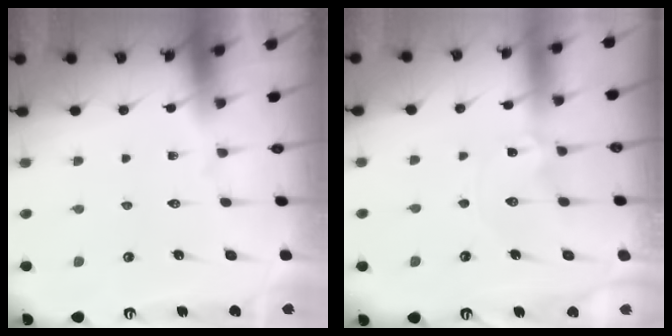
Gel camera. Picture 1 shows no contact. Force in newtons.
{"total": 0.8, "press": 0.8, "slide": 0.2}